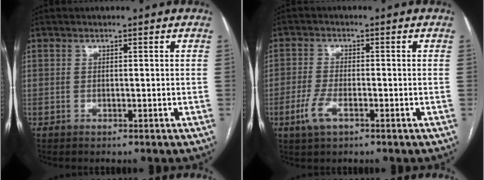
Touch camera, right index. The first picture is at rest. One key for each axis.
{"total": 4.4, "fx": -2.1, "fy": 1.5, "fz": 3.6, "tx": -0.085, "ty": -0.005, "tz": -0.039}